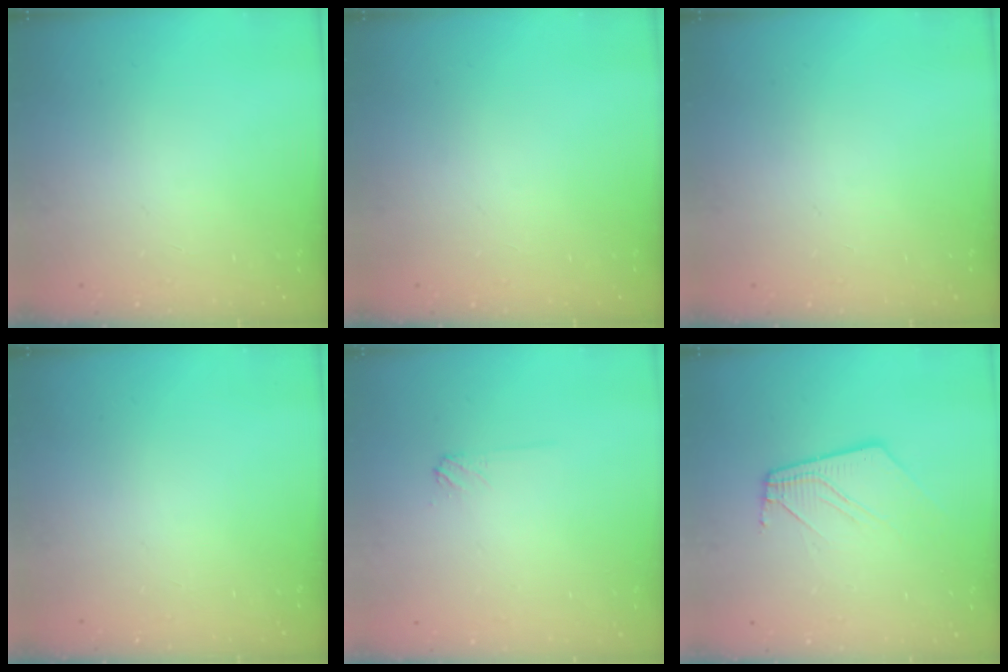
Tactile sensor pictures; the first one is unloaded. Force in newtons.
{"total": 0.0}
{"total": 0.0}
{"total": 0.0}
{"total": 4.3, "press": 4.2, "slide": 0.8}
{"total": 10.2, "press": 10.1, "slide": 1.2}